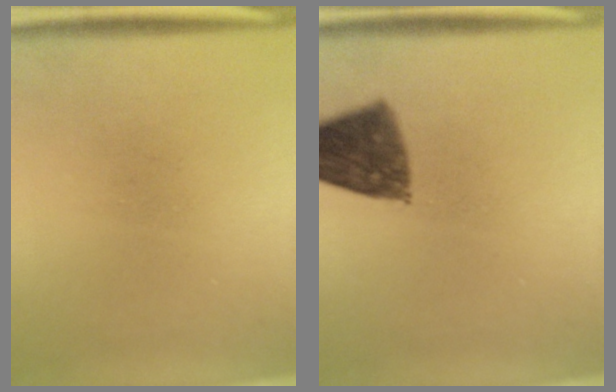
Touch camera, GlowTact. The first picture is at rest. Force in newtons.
{"total": 9.4}